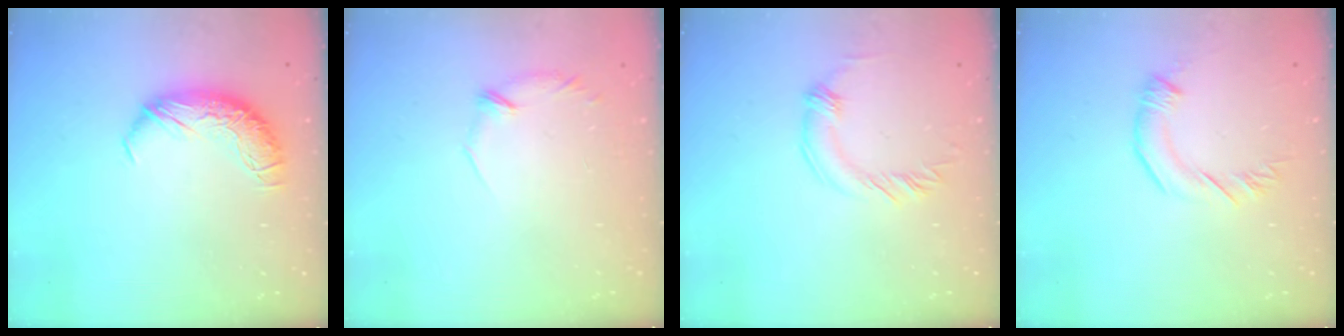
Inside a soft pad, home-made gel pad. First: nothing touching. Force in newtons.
{"total": 5.7, "press": 5.6, "slide": 1.1}
{"total": 2.0, "press": 2.0, "slide": 0.4}
{"total": 3.0, "press": 2.9, "slide": 0.5}